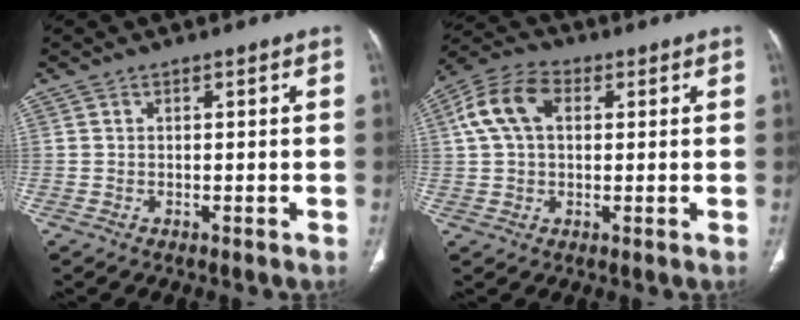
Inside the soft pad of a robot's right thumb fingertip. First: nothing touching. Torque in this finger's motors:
{"motor_torque": [-0.20, 0.33, 0.41, -0.33, 0.06]}